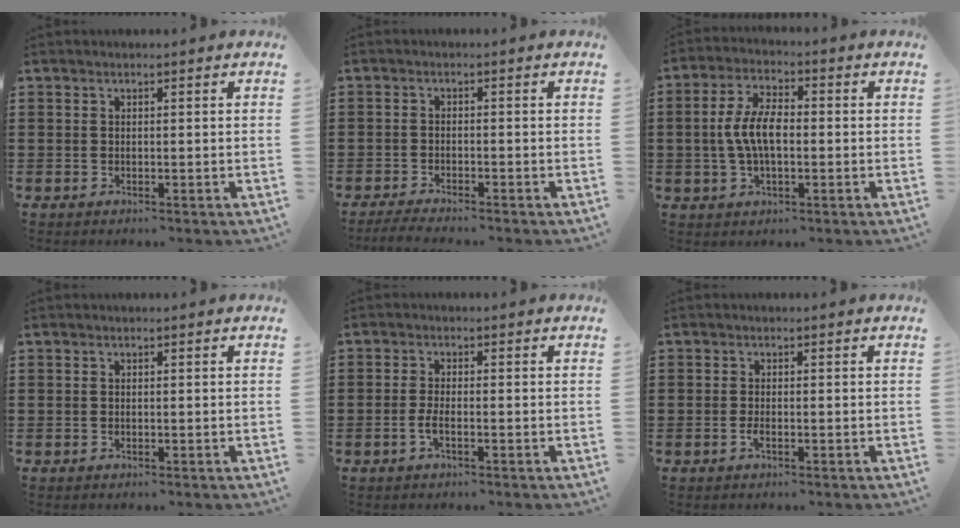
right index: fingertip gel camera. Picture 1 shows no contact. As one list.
[{"total": 2.1, "force": [-2.1, -0.1, 0.4], "torque": [-0.006, 0.000, -0.042]}, {"total": 7.2, "force": [-0.5, 3.4, 6.4], "torque": [-0.143, 0.000, -0.016]}, {"total": 0.0}, {"total": 2.2, "force": [-0.9, 0.4, 1.9], "torque": [-0.042, -0.004, -0.019]}, {"total": 1.1, "force": [-0.5, 0.2, 1.0], "torque": [-0.027, -0.008, -0.010]}]